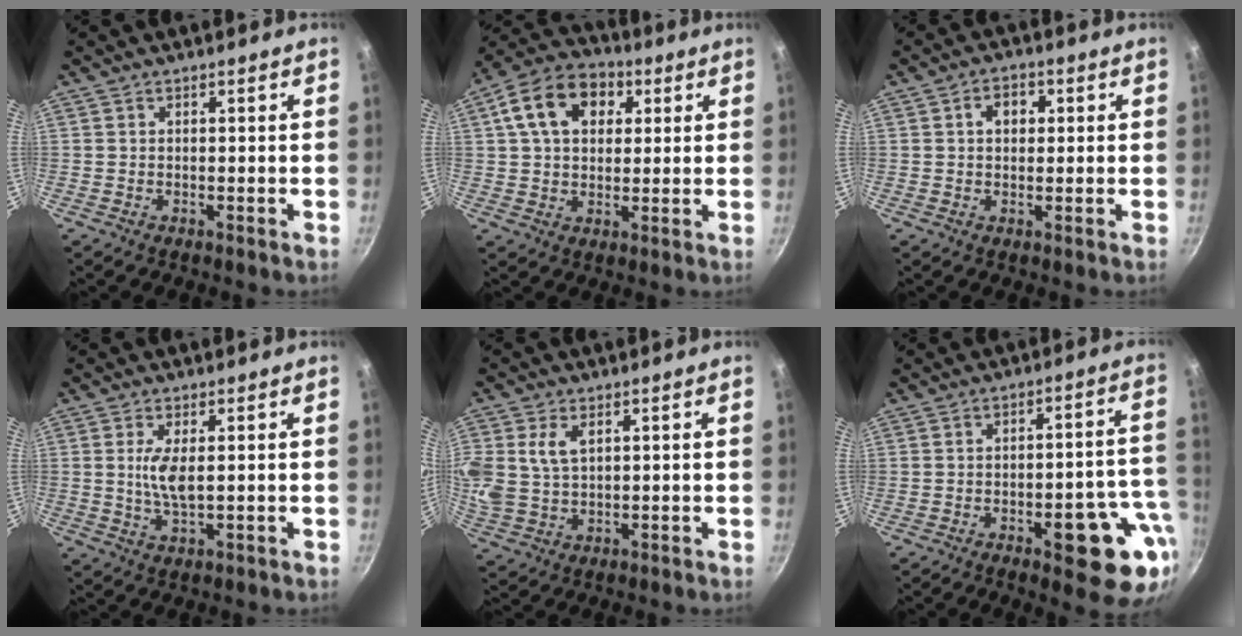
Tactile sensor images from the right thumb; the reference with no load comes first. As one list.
[{"total": 14.0, "force": [4.4, 10.0, 8.9], "torque": [-0.132, 0.018, 0.056]}, {"total": 4.3, "force": [1.0, 3.2, 2.7], "torque": [-0.020, 0.010, 0.011]}, {"total": 5.2, "force": [0.7, 1.8, 4.8], "torque": [-0.101, -0.004, 0.015]}, {"total": 11.3, "force": [3.2, 7.9, 7.5], "torque": [-0.170, 0.007, 0.068]}, {"total": 15.3, "force": [-5.6, 5.7, 13.0], "torque": [-0.118, 0.033, -0.069]}]